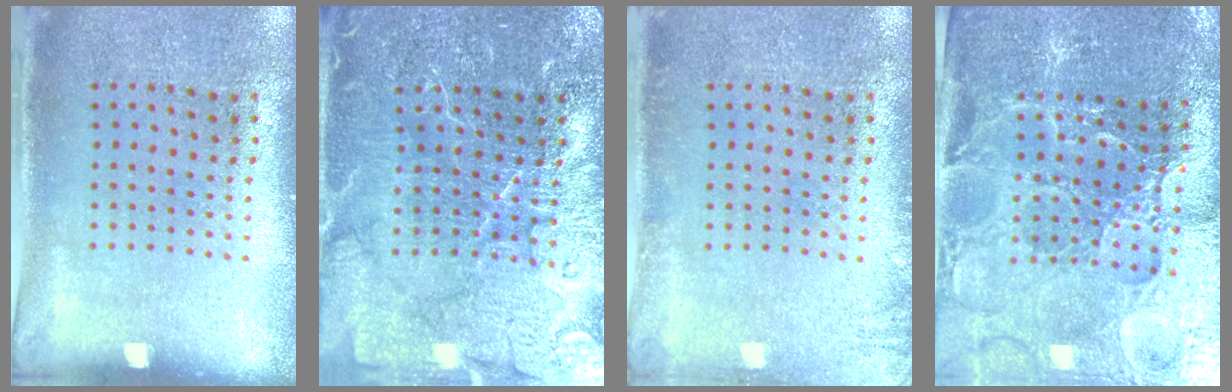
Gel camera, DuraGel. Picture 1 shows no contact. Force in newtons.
{"total": 7.1, "press": 7.1, "slide": 1.0}
{"total": 1.4, "press": 1.4, "slide": 0.3}
{"total": 3.8, "press": 3.7, "slide": 0.6}